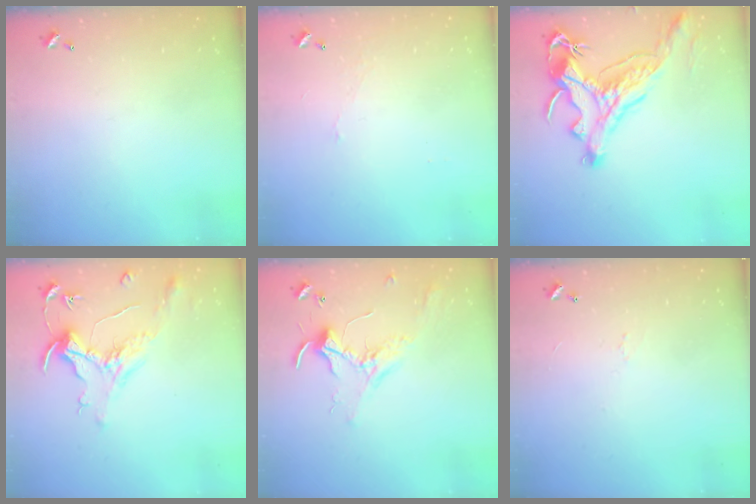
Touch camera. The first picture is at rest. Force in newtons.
{"total": 0.0}
{"total": 5.1, "press": 4.8, "slide": 1.7}
{"total": 1.6, "press": 1.4, "slide": 0.7}
{"total": 2.3, "press": 2.3, "slide": 0.5}
{"total": 2.3, "press": 2.2, "slide": 0.6}